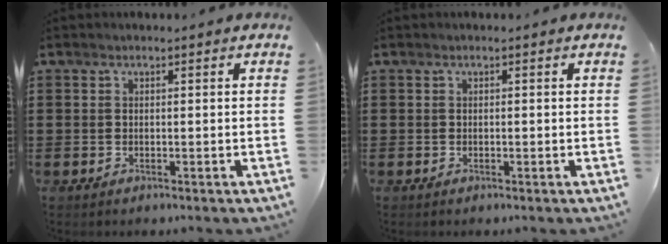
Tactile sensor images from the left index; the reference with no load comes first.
{"total": 0.0}